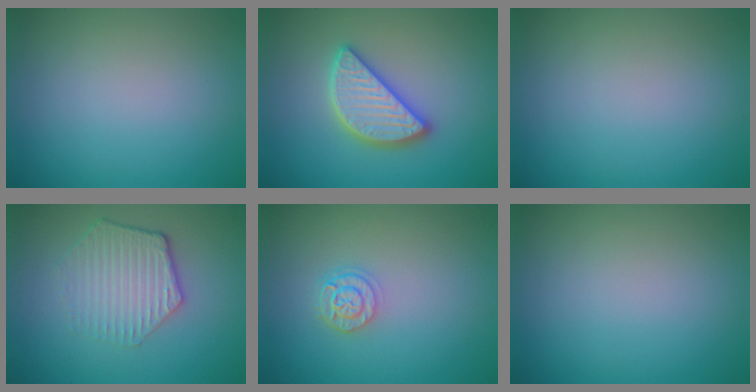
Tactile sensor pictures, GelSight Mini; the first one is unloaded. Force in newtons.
{"total": 4.8, "press": 4.7, "slide": 0.4}
{"total": 0.0}
{"total": 4.1, "press": 3.3, "slide": 2.5}
{"total": 2.4, "press": 2.0, "slide": 1.3}
{"total": 0.0}